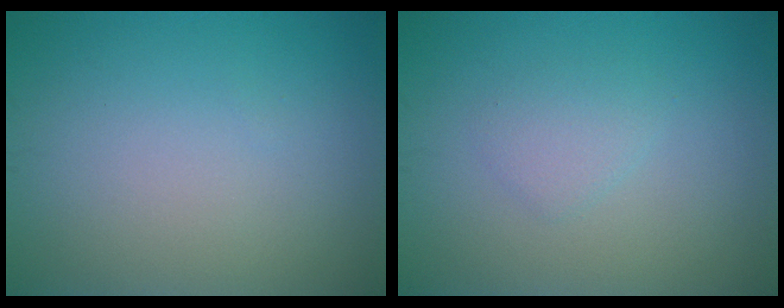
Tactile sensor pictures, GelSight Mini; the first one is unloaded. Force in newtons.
{"total": 1.4, "press": 1.4, "slide": 0.1}